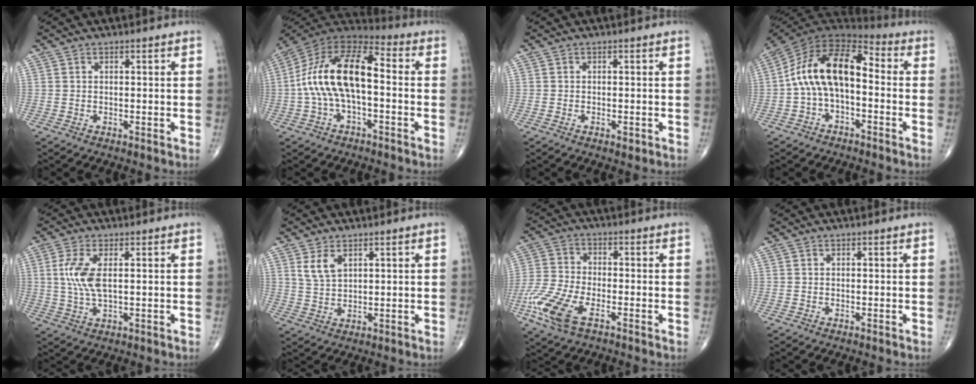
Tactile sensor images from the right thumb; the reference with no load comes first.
{"total": 16.9, "force": [-0.9, 8.0, 14.9], "torque": [-0.279, 0.048, -0.028]}
{"total": 1.1, "force": [-0.5, 0.5, 0.9], "torque": [-0.012, -0.002, -0.008]}
{"total": 15.0, "force": [-0.8, 8.2, 12.5], "torque": [-0.207, 0.052, -0.029]}
{"total": 6.6, "force": [1.2, 2.5, 6.0], "torque": [-0.144, -0.001, 0.027]}
{"total": 4.2, "force": [2.2, 2.2, 2.8], "torque": [-0.052, -0.011, 0.049]}
{"total": 11.0, "force": [-5.3, 4.8, 8.4], "torque": [-0.199, 0.005, -0.108]}
{"total": 0.0}